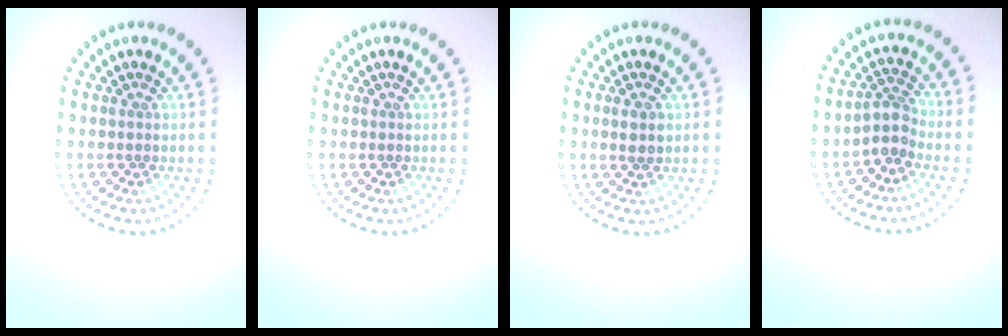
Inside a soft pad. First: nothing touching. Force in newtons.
{"total": 0.0}
{"total": 1.6, "press": 1.6, "slide": 0.3}
{"total": 2.4, "press": 1.9, "slide": 1.5}